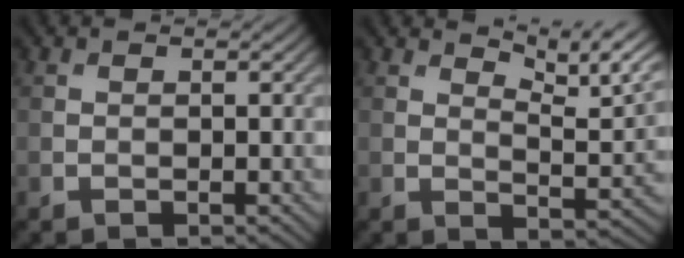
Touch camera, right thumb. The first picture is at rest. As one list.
[{"total": 7.2, "force": [5.4, 1.7, 4.4], "torque": [-0.075, -0.007, 0.084]}]